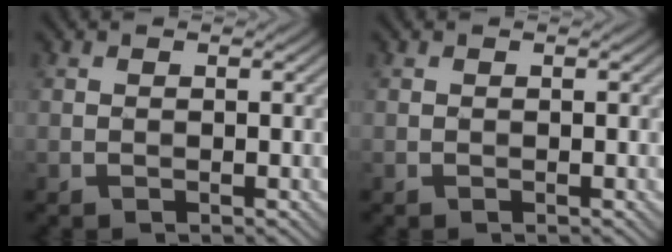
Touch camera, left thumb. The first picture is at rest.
{"total": 0.0}